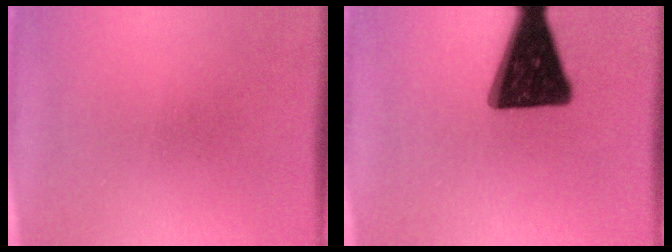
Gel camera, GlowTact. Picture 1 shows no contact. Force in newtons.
{"total": 17.6}